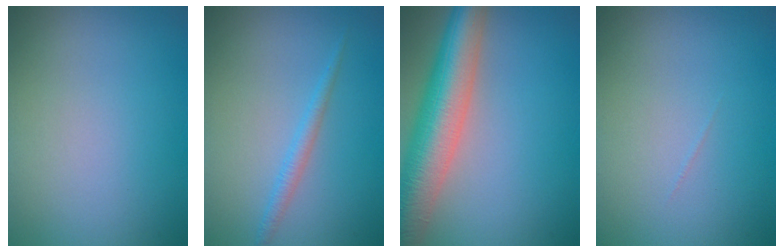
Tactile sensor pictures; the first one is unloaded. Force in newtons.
{"total": 1.4, "press": 1.4, "slide": 0.1}
{"total": 9.0, "press": 9.0, "slide": 0.5}
{"total": 0.0}